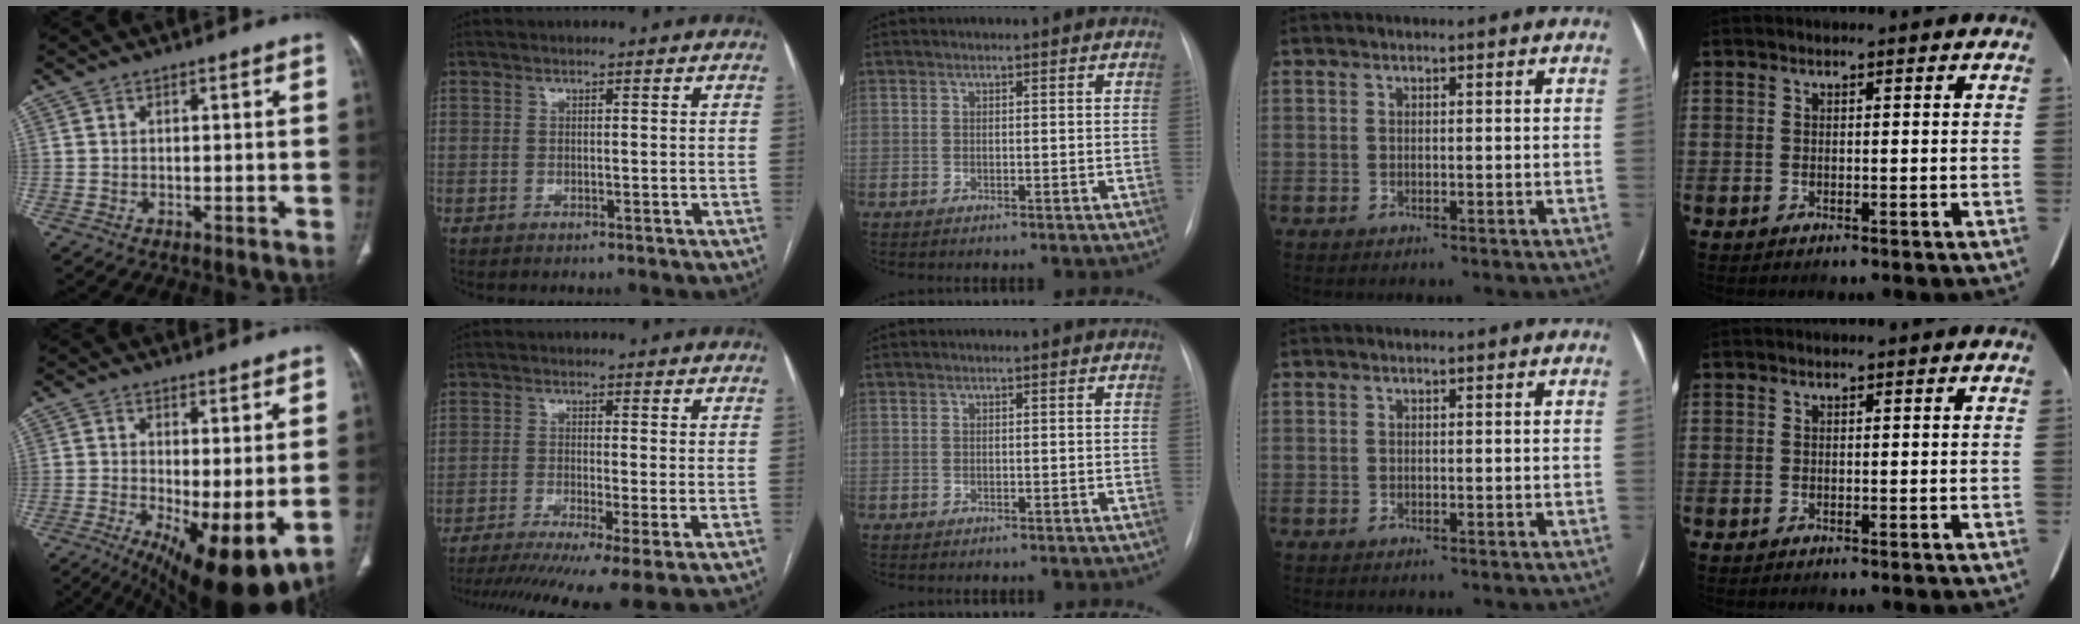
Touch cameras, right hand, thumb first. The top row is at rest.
{"thumb": {"total": 13.6, "force": [-3.1, 4.4, 12.5], "torque": [-0.192, -0.024, -0.031]}, "index": {"total": 14.3, "force": [-10.1, 0.7, 10.0], "torque": [-0.155, -0.027, -0.159]}}